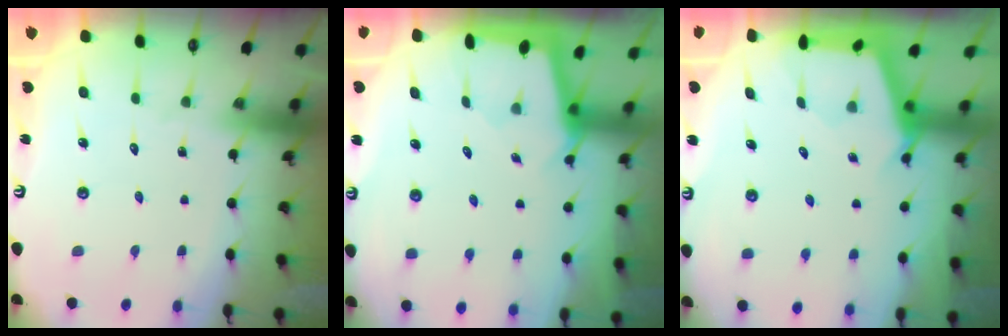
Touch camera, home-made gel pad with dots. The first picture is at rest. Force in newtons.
{"total": 1.8, "press": 1.8, "slide": 0.1}
{"total": 2.7, "press": 2.7, "slide": 0.4}